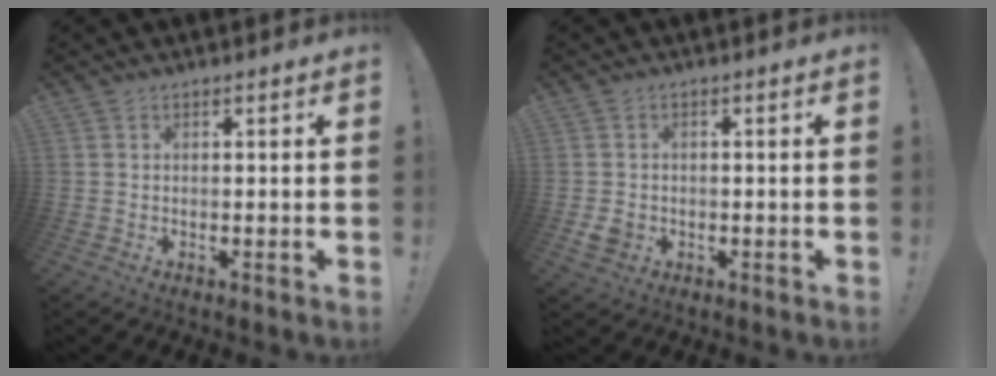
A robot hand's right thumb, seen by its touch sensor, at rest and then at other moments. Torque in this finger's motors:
{"motor_torque": [0.43, 0.60, 0.36, -0.48, 0.00]}